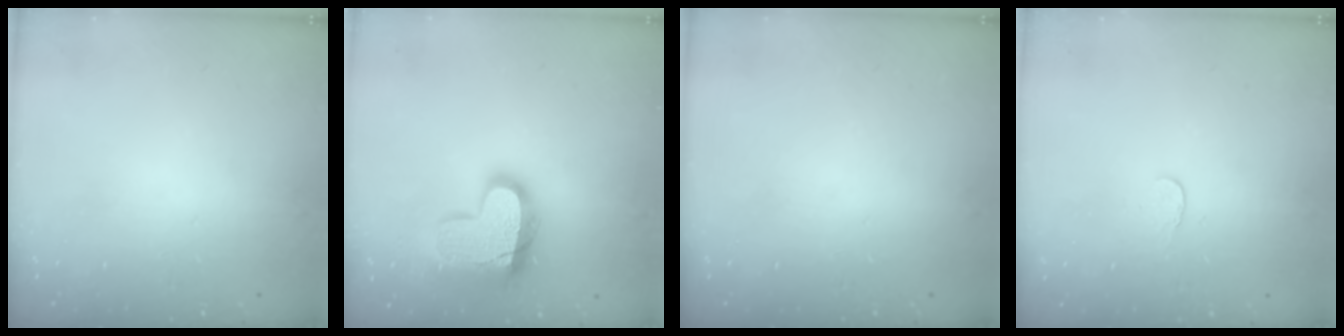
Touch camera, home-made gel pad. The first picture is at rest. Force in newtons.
{"total": 17.6, "press": 17.6, "slide": 1.5}
{"total": 0.0}
{"total": 3.4, "press": 3.4, "slide": 0.3}